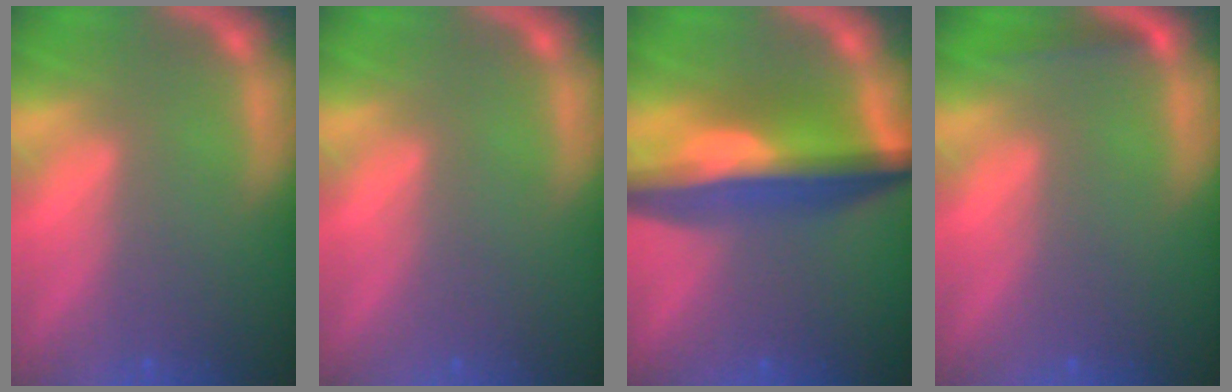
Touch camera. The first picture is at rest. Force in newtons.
{"total": 0.0}
{"total": 10.0}
{"total": 1.4}